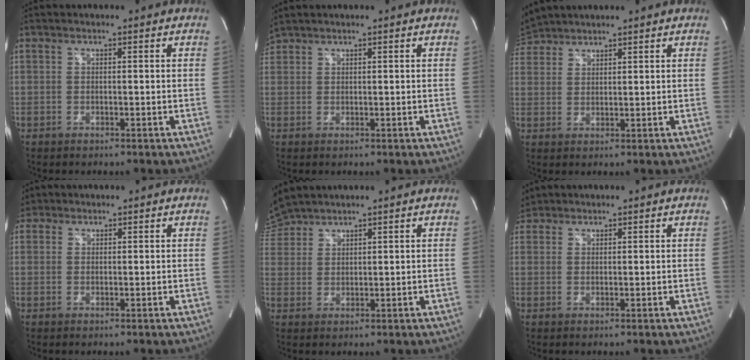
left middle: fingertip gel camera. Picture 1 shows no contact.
{"total": 1.9, "force": [1.8, -0.2, 0.5], "torque": [-0.025, 0.027, 0.046]}
{"total": 5.0, "force": [4.9, 1.1, 0.4], "torque": [-0.017, 0.030, 0.097]}
{"total": 3.4, "force": [2.4, 2.4, 0.1], "torque": [0.000, 0.015, 0.043]}
{"total": 5.6, "force": [5.5, 0.4, 0.7], "torque": [-0.034, 0.023, 0.121]}
{"total": 3.4, "force": [3.0, 1.7, -0.1], "torque": [0.001, 0.016, 0.057]}